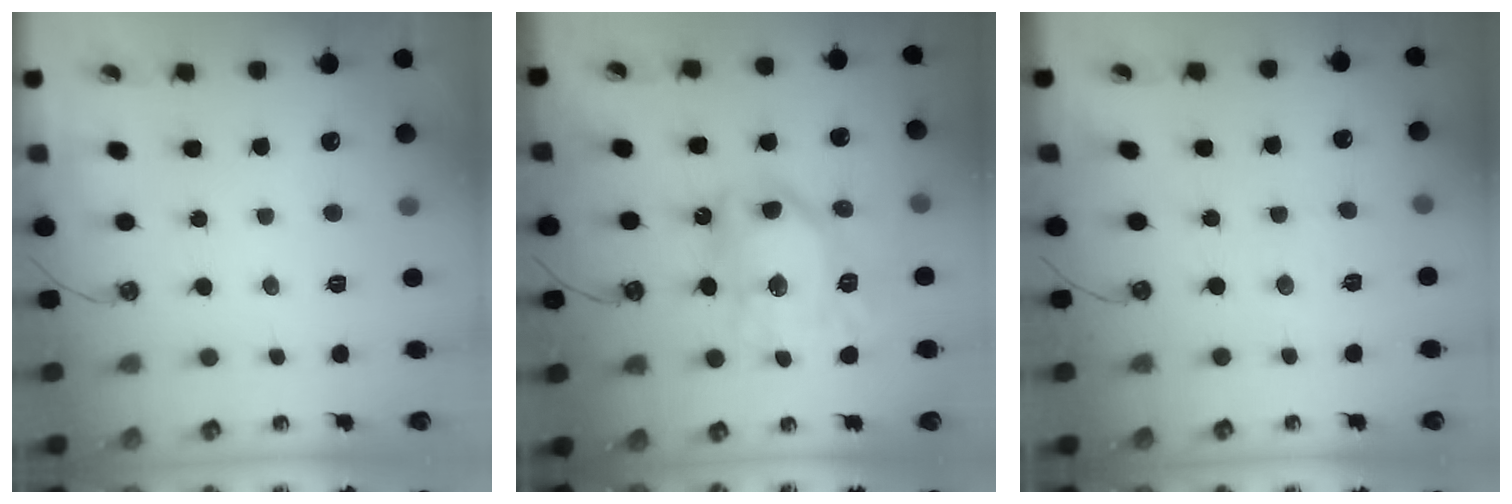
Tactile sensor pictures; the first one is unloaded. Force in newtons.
{"total": 14.7, "press": 14.6, "slide": 1.7}
{"total": 1.6, "press": 1.5, "slide": 0.4}